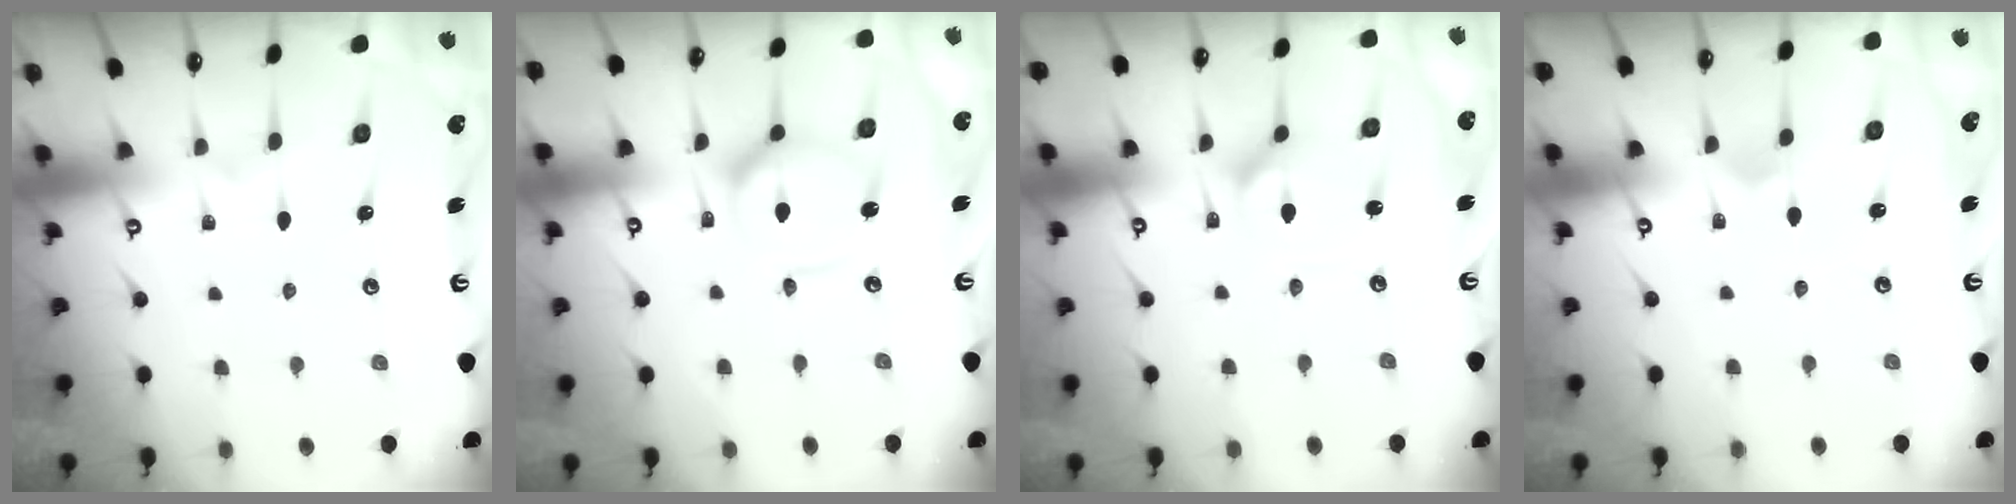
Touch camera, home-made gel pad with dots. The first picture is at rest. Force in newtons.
{"total": 12.1, "press": 12.0, "slide": 1.4}
{"total": 5.1, "press": 5.0, "slide": 0.5}
{"total": 2.5, "press": 2.5, "slide": 0.1}